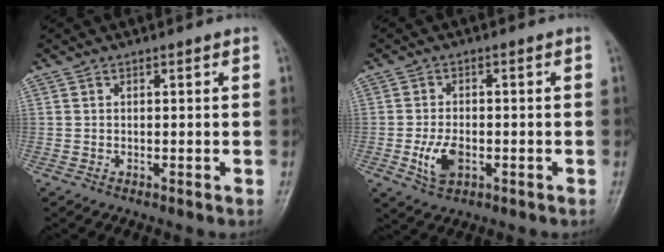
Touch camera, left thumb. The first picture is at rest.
{"total": 5.6, "force": [-1.9, 3.4, 4.1], "torque": [-0.077, 0.006, -0.031]}